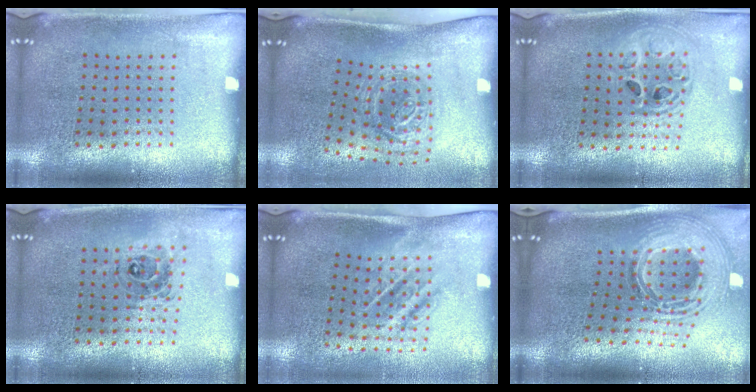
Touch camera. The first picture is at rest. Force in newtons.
{"total": 1.3, "press": 1.1, "slide": 0.7}
{"total": 1.6, "press": 1.4, "slide": 0.8}
{"total": 0.7, "press": 0.7, "slide": 0.2}
{"total": 1.7, "press": 1.2, "slide": 1.2}
{"total": 3.0, "press": 2.0, "slide": 2.2}